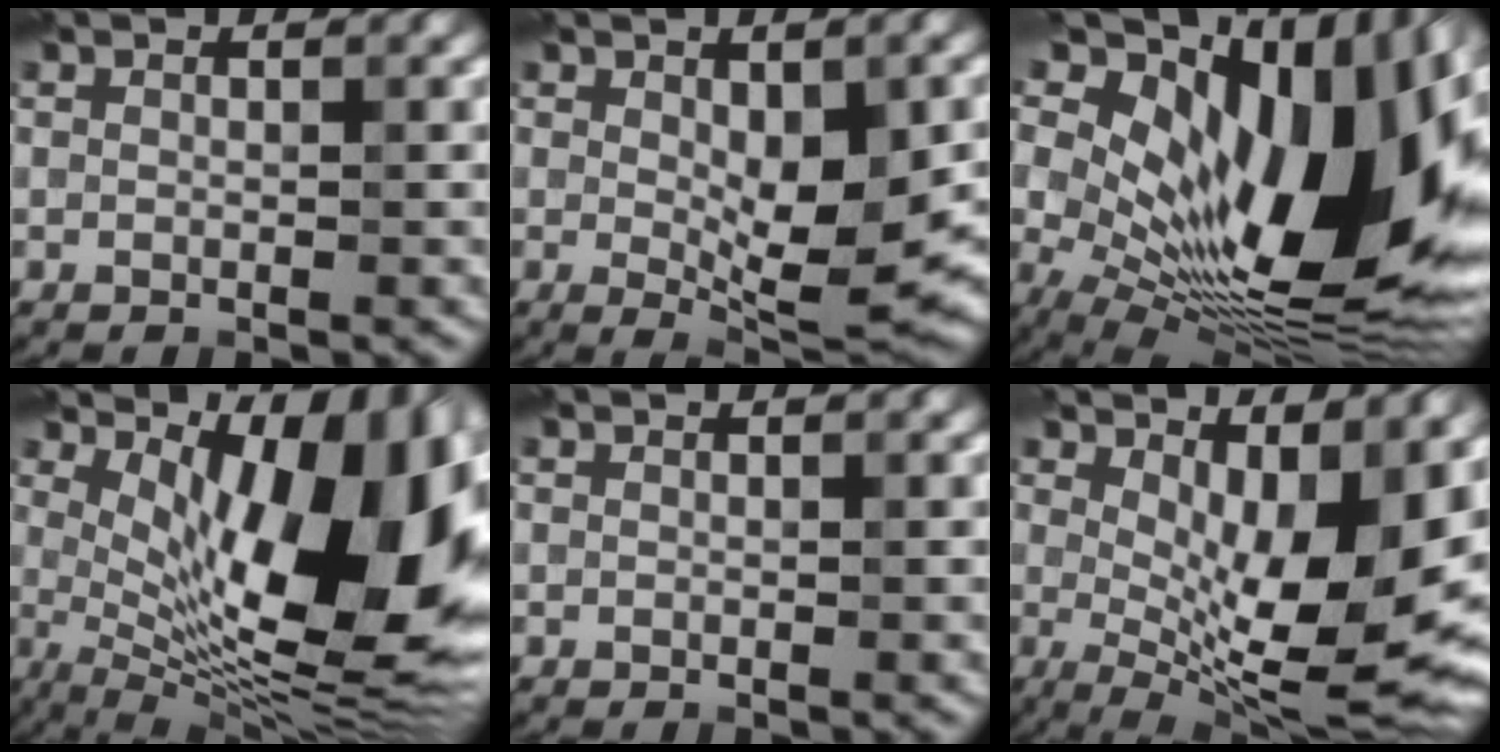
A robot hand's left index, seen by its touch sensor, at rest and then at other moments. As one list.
[{"total": 7.0, "force": [-0.5, 2.7, 6.5], "torque": [-0.105, -0.008, 0.000]}, {"total": 21.1, "force": [3.4, 11.3, 17.5], "torque": [-0.295, 0.013, 0.065]}, {"total": 14.3, "force": [2.4, 5.7, 12.9], "torque": [-0.164, 0.000, 0.032]}, {"total": 0.0}, {"total": 13.2, "force": [1.1, 4.7, 12.3], "torque": [-0.168, -0.013, 0.020]}]